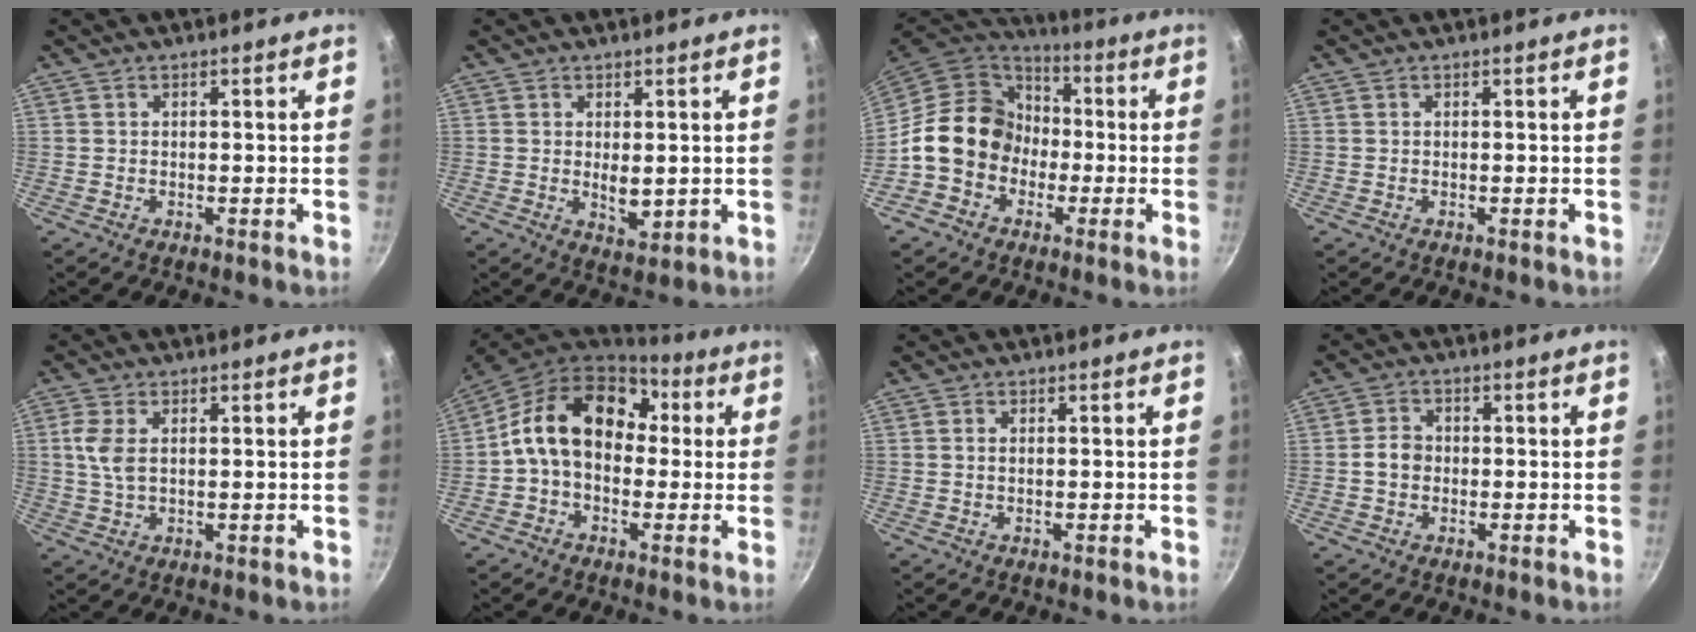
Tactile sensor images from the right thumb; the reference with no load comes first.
{"total": 3.9, "force": [0.4, 2.0, 3.3], "torque": [-0.048, -0.012, 0.011]}
{"total": 15.3, "force": [-2.3, 13.1, 7.6], "torque": [-0.084, 0.048, -0.054]}
{"total": 0.0}
{"total": 4.8, "force": [1.1, 2.6, 3.9], "torque": [-0.087, 0.004, 0.023]}
{"total": 16.8, "force": [2.2, 12.3, 11.3], "torque": [-0.158, 0.034, 0.017]}
{"total": 0.8, "force": [0.2, 0.4, 0.7], "torque": [-0.014, 0.000, 0.002]}
{"total": 3.5, "force": [-0.4, 3.0, 1.9], "torque": [-0.019, 0.013, -0.012]}